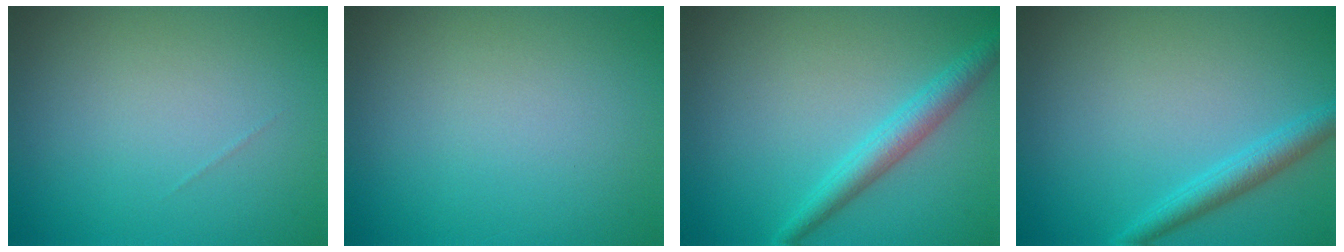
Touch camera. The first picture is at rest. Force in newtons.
{"total": 0.0}
{"total": 2.9, "press": 2.9, "slide": 0.1}
{"total": 2.4, "press": 2.4, "slide": 0.1}